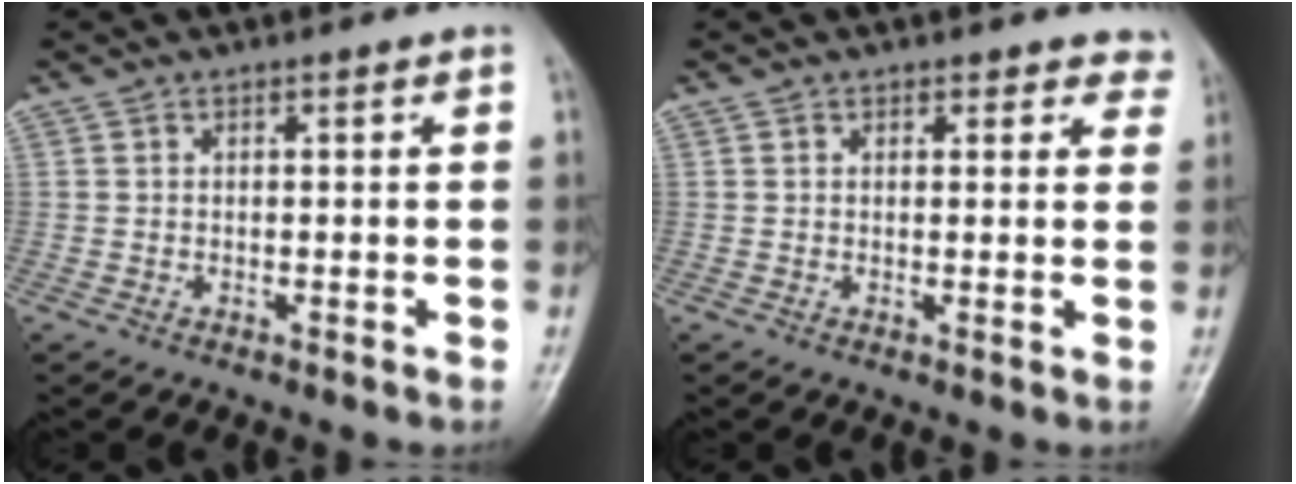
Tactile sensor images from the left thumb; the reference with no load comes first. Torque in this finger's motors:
{"motor_torque": [-0.11, -0.11, -0.06, 0.21, -0.06]}